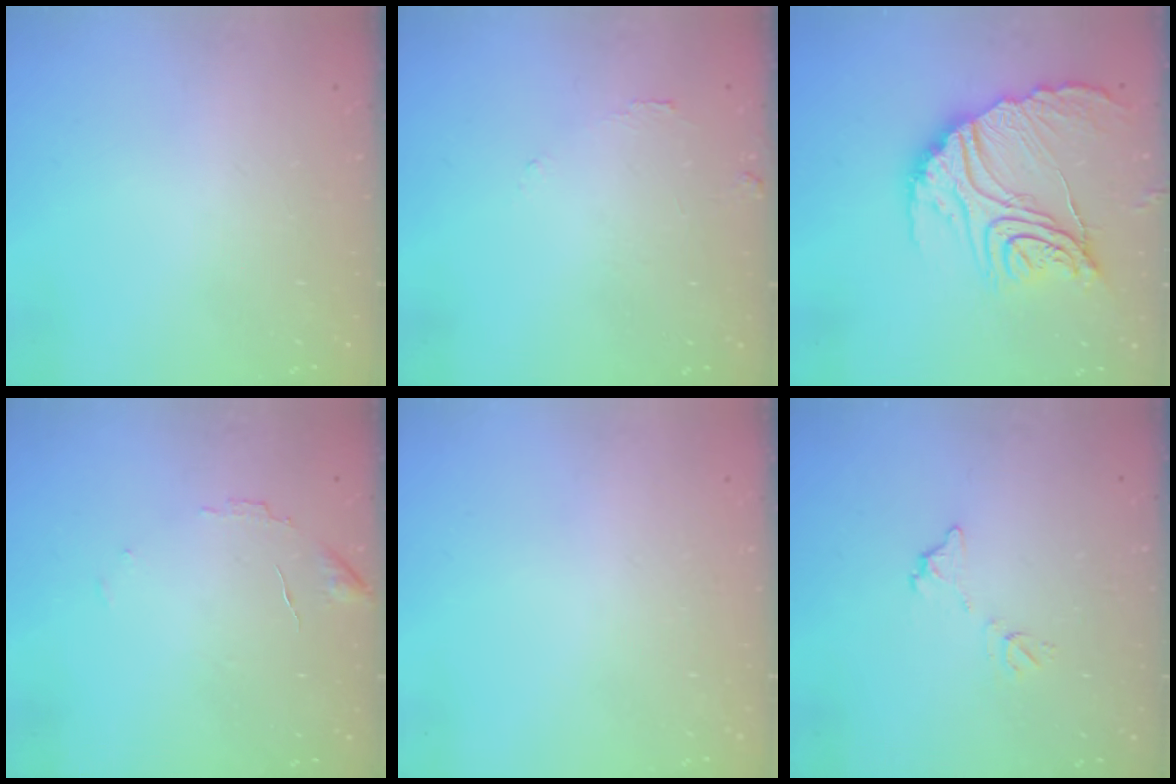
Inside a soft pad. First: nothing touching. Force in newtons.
{"total": 5.6, "press": 5.6, "slide": 0.2}
{"total": 22.6, "press": 22.5, "slide": 2.3}
{"total": 7.6, "press": 7.6, "slide": 0.4}
{"total": 0.0}
{"total": 6.2, "press": 6.2, "slide": 0.3}